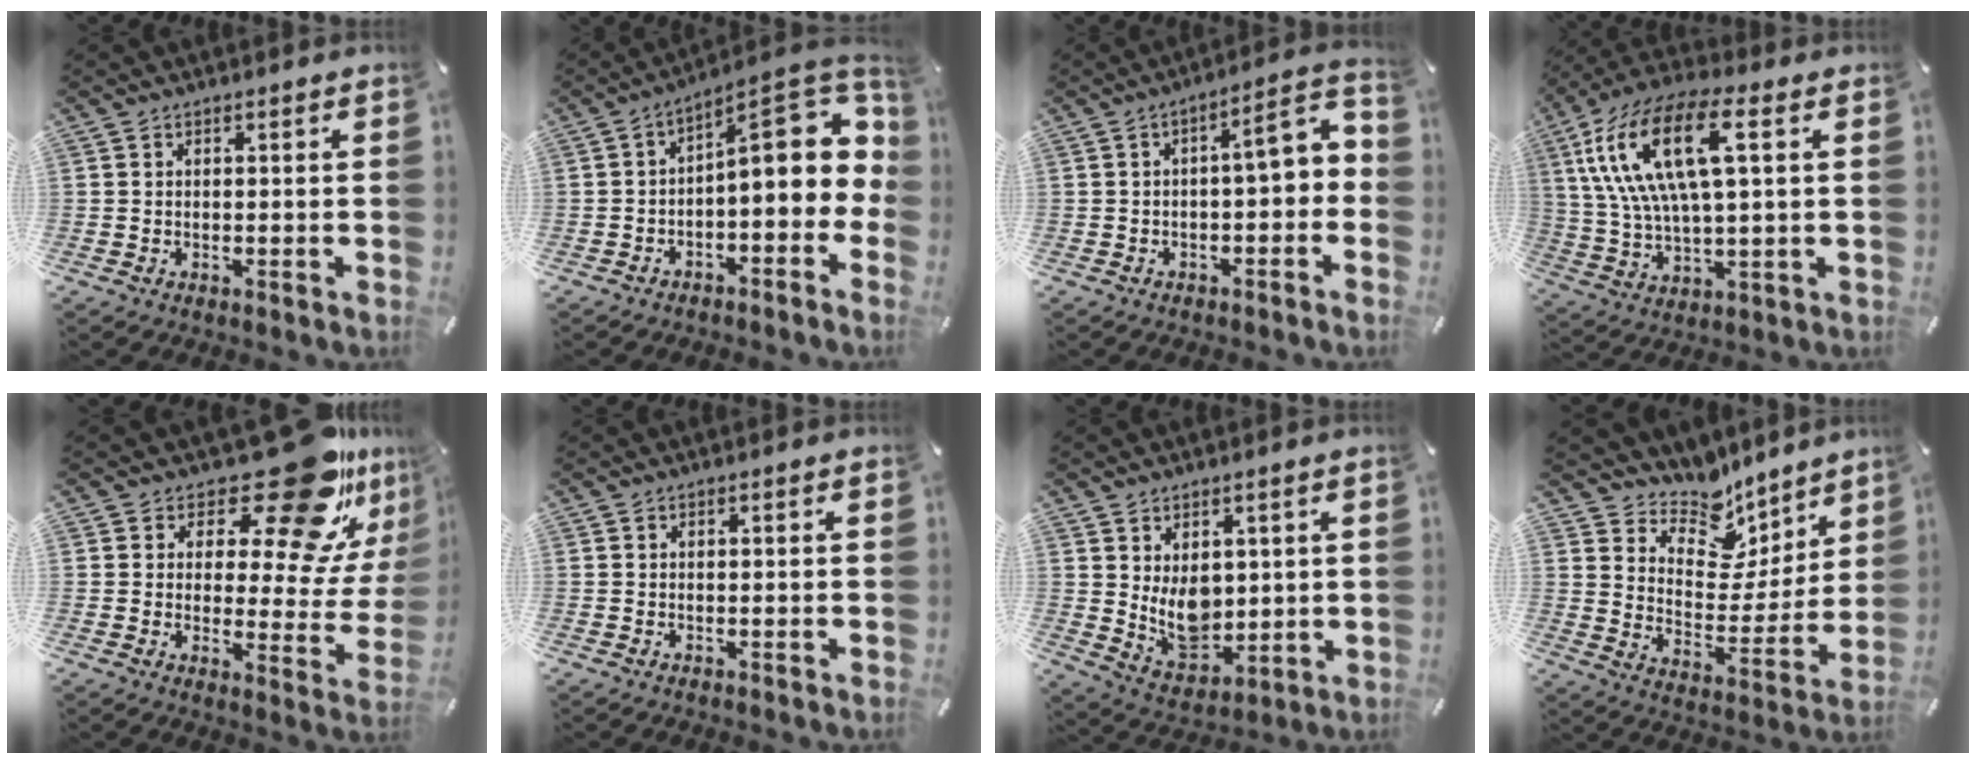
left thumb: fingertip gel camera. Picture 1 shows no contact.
{"total": 14.2, "force": [2.5, 6.4, 12.4], "torque": [-0.152, -0.036, 0.036]}
{"total": 6.8, "force": [-0.5, 2.7, 6.2], "torque": [-0.090, -0.012, -0.018]}
{"total": 17.7, "force": [6.3, 6.8, 15.1], "torque": [-0.329, 0.001, 0.102]}
{"total": 20.3, "force": [14.1, 7.0, 12.8], "torque": [-0.166, -0.118, 0.227]}
{"total": 0.0}
{"total": 9.1, "force": [2.1, 7.0, 5.5], "torque": [-0.087, -0.022, 0.041]}
{"total": 11.8, "force": [9.7, 6.7, 1.3], "torque": [-0.022, -0.111, 0.178]}